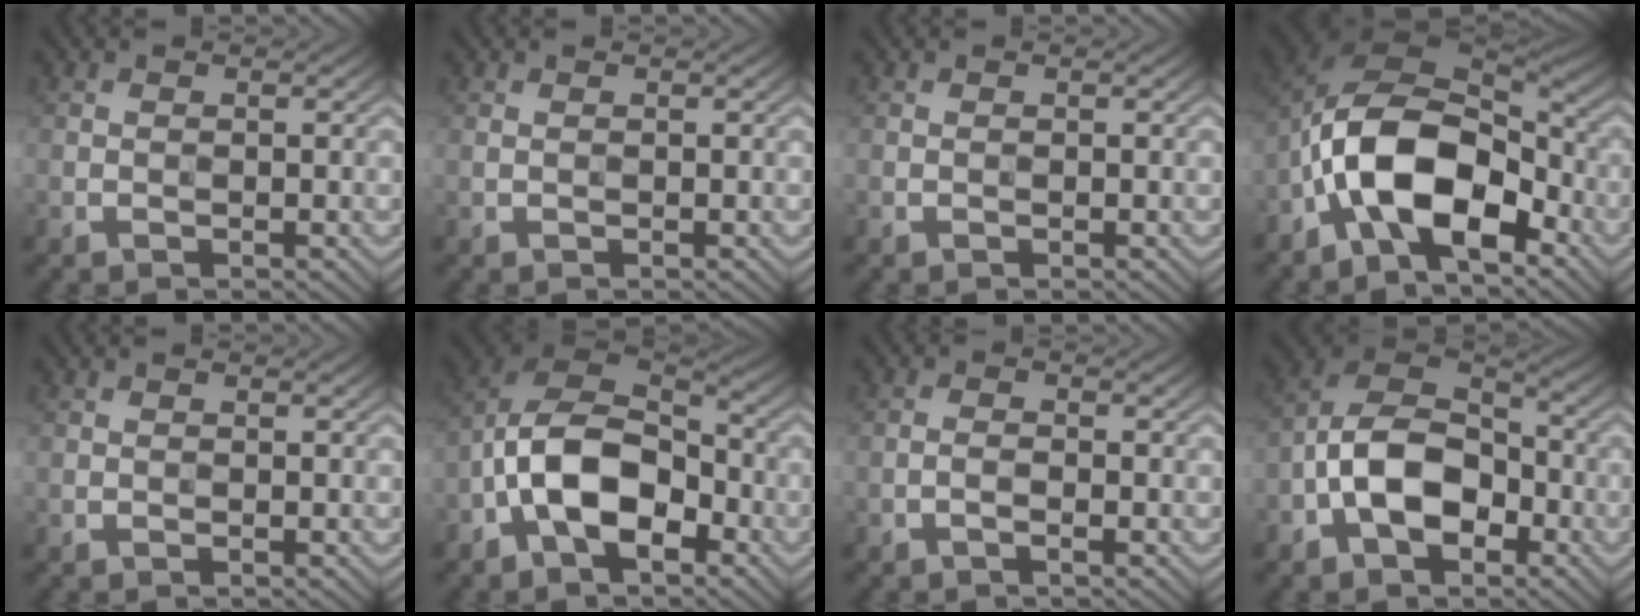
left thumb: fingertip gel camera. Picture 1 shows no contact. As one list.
[{"total": 0.0}, {"total": 0.0}, {"total": 13.3, "force": [-4.7, 7.0, 10.3], "torque": [-0.185, -0.005, -0.094]}, {"total": 0.0}, {"total": 12.0, "force": [-4.2, 6.7, 9.1], "torque": [-0.177, 0.004, -0.094]}, {"total": 1.0, "force": [-0.6, 0.0, 0.8], "torque": [-0.018, 0.008, -0.014]}, {"total": 10.6, "force": [-3.6, 6.2, 7.8], "torque": [-0.155, 0.012, -0.085]}]